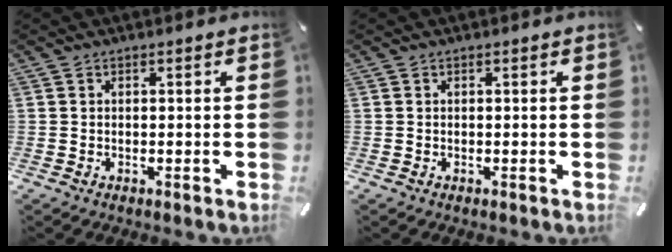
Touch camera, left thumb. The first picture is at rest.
{"total": 0.0}